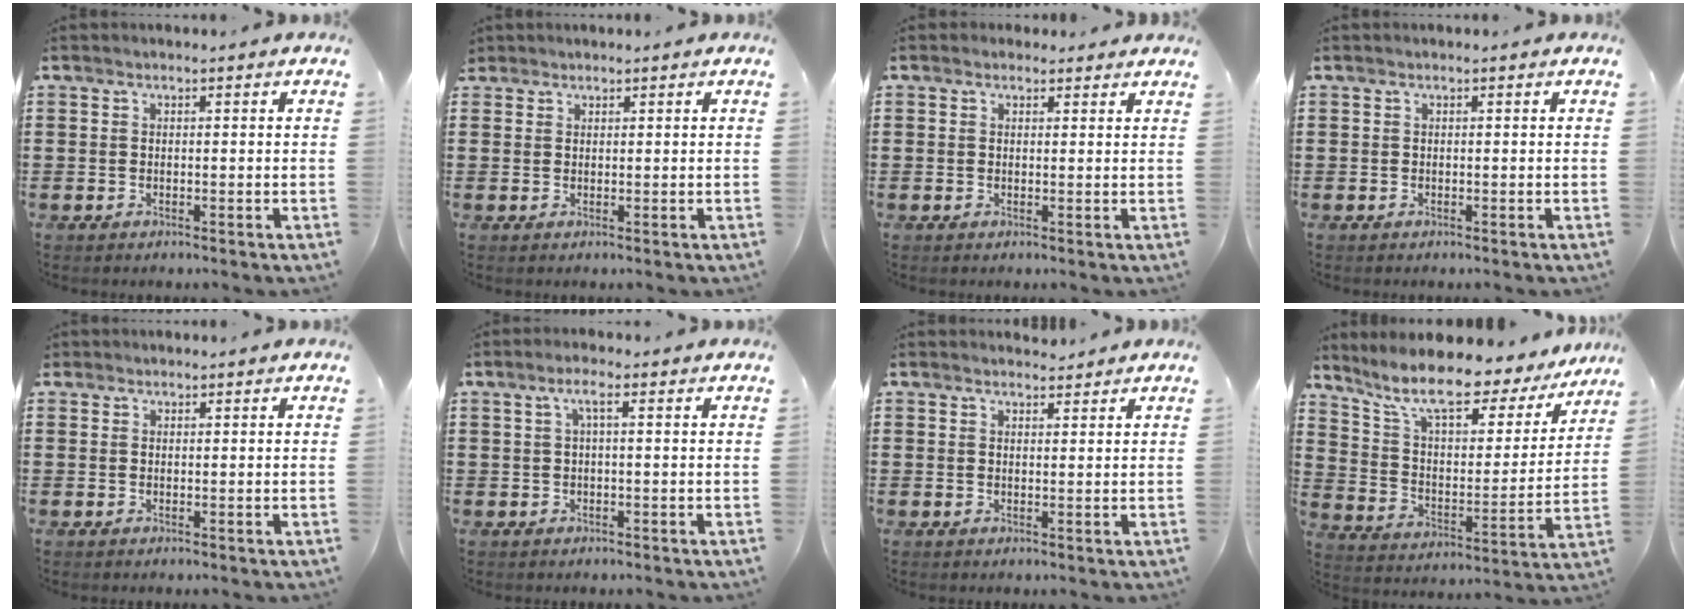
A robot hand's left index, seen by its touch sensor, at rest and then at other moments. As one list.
[{"total": 1.2, "force": [1.0, 0.6, 0.0], "torque": [-0.004, 0.003, 0.021]}, {"total": 1.4, "force": [1.1, 0.9, 0.2], "torque": [0.001, 0.003, 0.020]}, {"total": 0.0}, {"total": 0.7, "force": [0.6, 0.4, 0.1], "torque": [-0.005, 0.003, 0.011]}, {"total": 2.5, "force": [0.4, 0.3, 2.4], "torque": [-0.048, 0.005, 0.005]}, {"total": 1.6, "force": [1.6, 0.4, 0.2], "torque": [-0.007, 0.003, 0.031]}, {"total": 10.6, "force": [8.8, 2.1, 5.7], "torque": [-0.140, -0.055, 0.144]}]